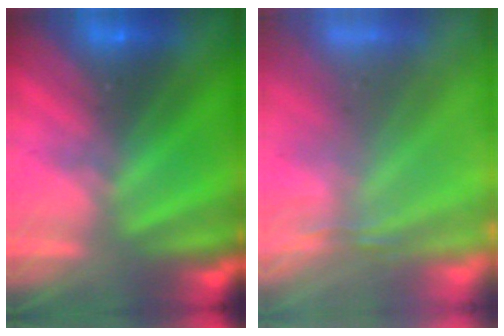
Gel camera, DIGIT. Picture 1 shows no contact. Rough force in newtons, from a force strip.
{"total": 7.3}